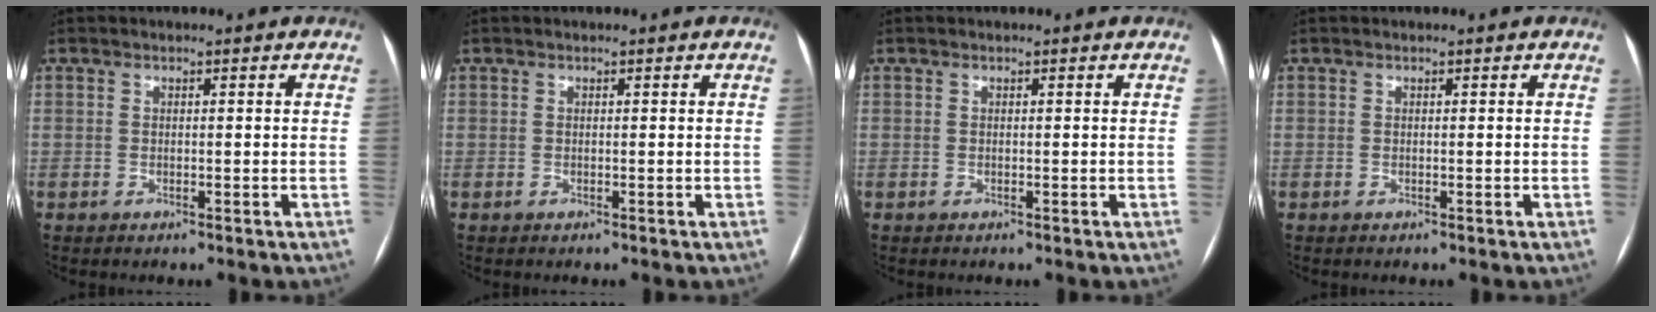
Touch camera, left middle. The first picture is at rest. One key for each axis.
{"total": 0.0}
{"total": 0.0}
{"total": 0.0}